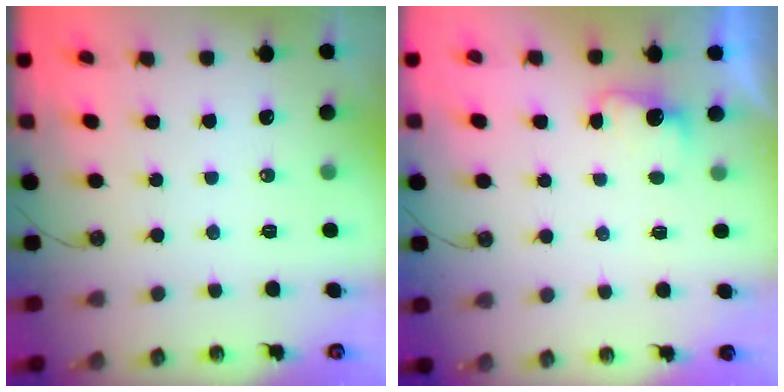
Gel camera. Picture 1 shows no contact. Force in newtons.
{"total": 3.0, "press": 2.8, "slide": 1.0}